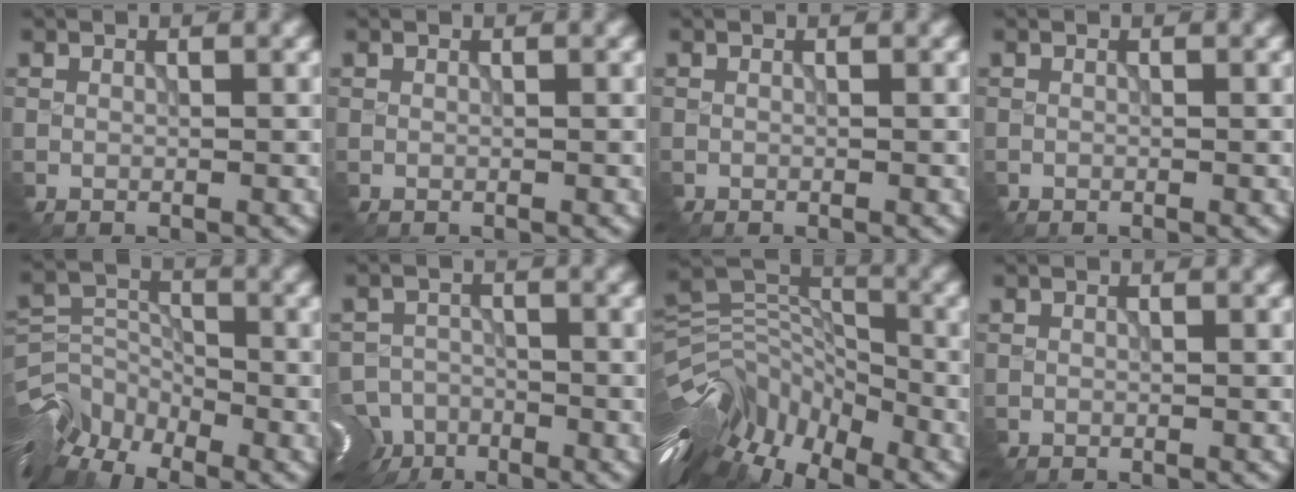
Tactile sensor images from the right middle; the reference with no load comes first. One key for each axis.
{"total": 0.0}
{"total": 0.0}
{"total": 0.0}
{"total": 9.8, "fx": -6.8, "fy": 4.8, "fz": 5.1, "tx": -0.093, "ty": 0.001, "tz": -0.119}
{"total": 9.2, "fx": -7.0, "fy": 4.9, "fz": 3.4, "tx": -0.063, "ty": -0.023, "tz": -0.106}
{"total": 12.5, "fx": -7.1, "fy": 6.0, "fz": 8.3, "tx": -0.159, "ty": 0.024, "tz": -0.129}
{"total": 0.0}